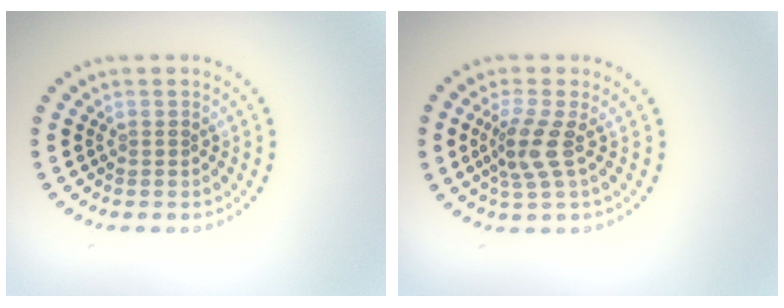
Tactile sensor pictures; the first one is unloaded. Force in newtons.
{"total": 2.9, "press": 2.2, "slide": 1.8}